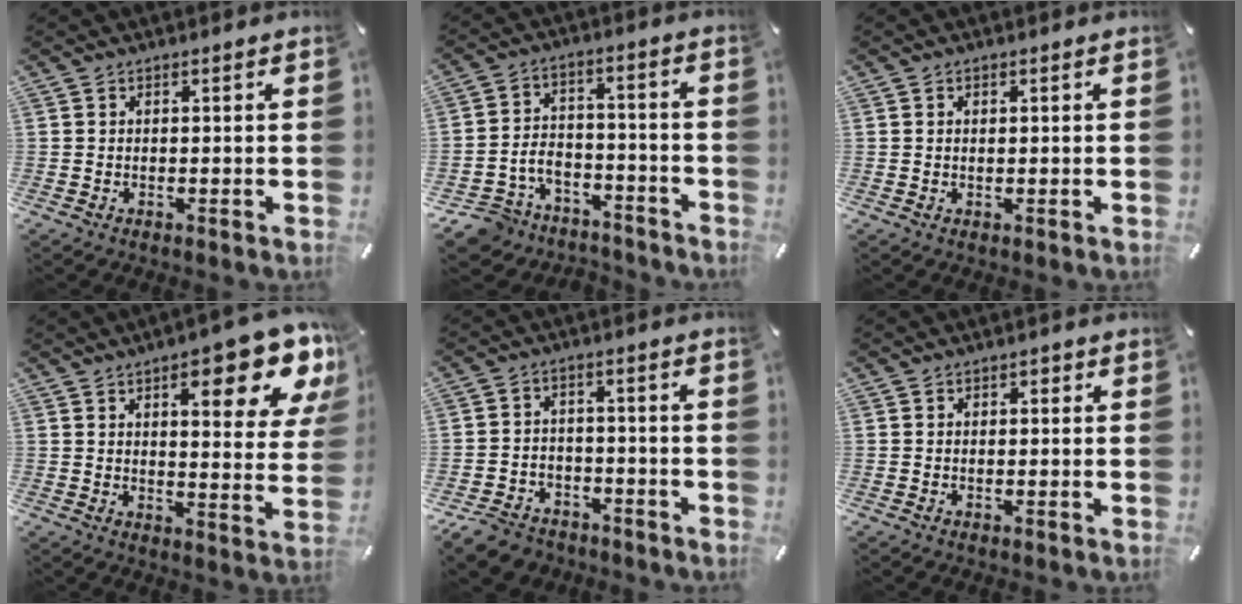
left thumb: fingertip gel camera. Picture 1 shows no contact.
{"total": 7.8, "force": [-4.6, 6.1, 1.5], "torque": [-0.039, 0.021, -0.084]}
{"total": 0.6, "force": [0.1, 0.3, 0.5], "torque": [-0.011, 0.001, 0.002]}
{"total": 15.9, "force": [9.4, 5.1, 11.8], "torque": [-0.154, -0.059, 0.147]}
{"total": 7.0, "force": [-5.3, 4.2, 1.8], "torque": [-0.043, 0.025, -0.102]}
{"total": 1.0, "force": [0.0, 0.8, 0.6], "torque": [-0.004, 0.003, -0.003]}